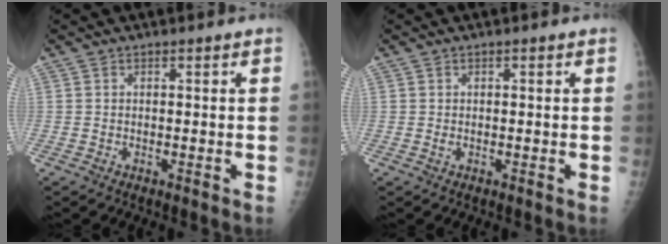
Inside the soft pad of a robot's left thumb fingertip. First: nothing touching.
{"total": 0.8, "force": [0.1, 0.3, 0.8], "torque": [-0.016, 0.005, 0.006]}